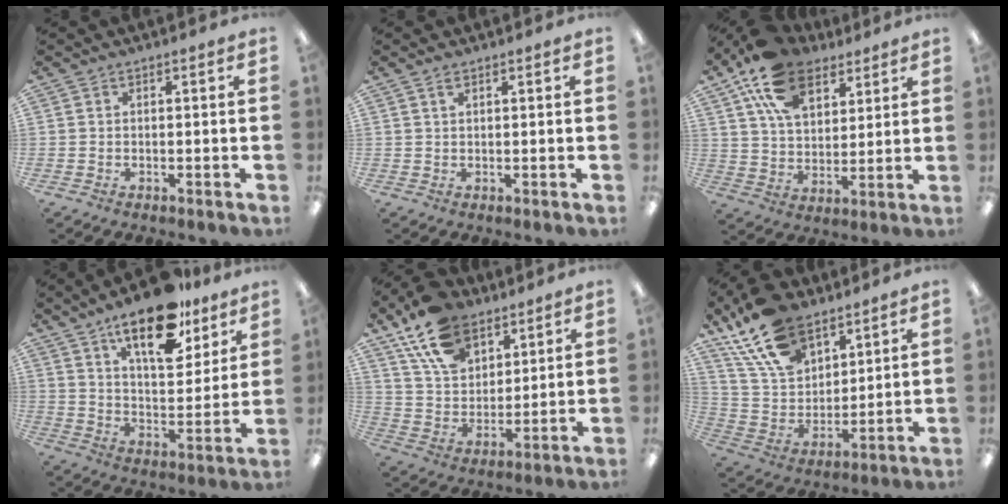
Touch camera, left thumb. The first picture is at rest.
{"total": 1.3, "force": [0.9, 0.5, 0.7], "torque": [-0.009, -0.001, 0.014]}
{"total": 17.3, "force": [10.4, 10.3, 9.2], "torque": [-0.168, -0.034, 0.192]}
{"total": 18.8, "force": [13.1, 7.8, 11.1], "torque": [-0.167, -0.070, 0.219]}
{"total": 16.2, "force": [10.7, 9.6, 7.3], "torque": [-0.146, -0.042, 0.206]}
{"total": 18.5, "force": [12.5, 10.3, 8.9], "torque": [-0.181, -0.052, 0.235]}